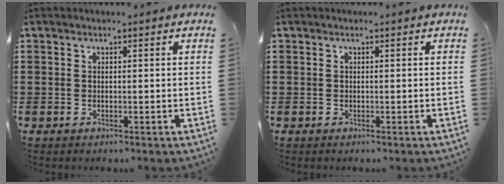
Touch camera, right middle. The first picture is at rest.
{"total": 0.0}